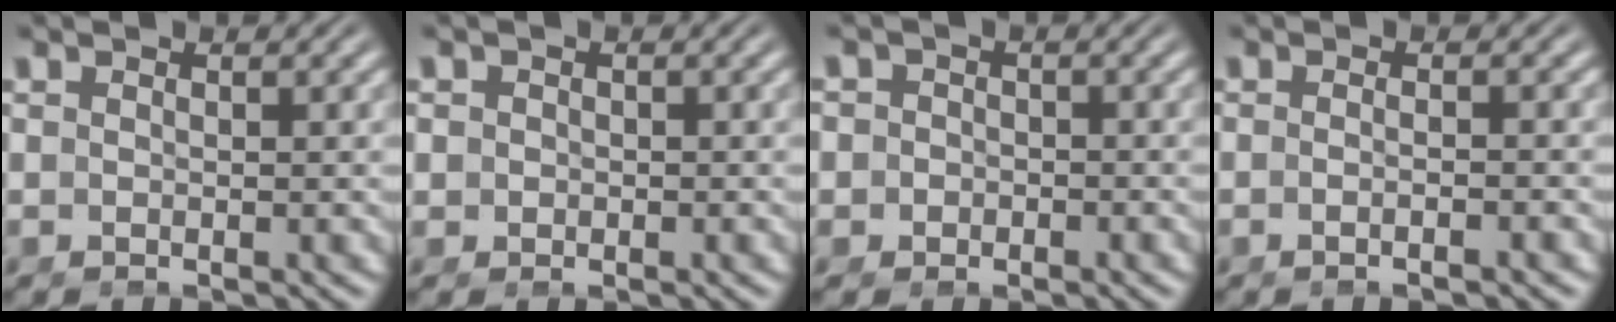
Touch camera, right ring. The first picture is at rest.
{"total": 2.3, "force": [-0.1, 2.3, 0.6], "torque": [-0.024, -0.006, 0.000]}
{"total": 4.0, "force": [-1.4, 3.7, 0.5], "torque": [-0.024, -0.013, -0.027]}
{"total": 1.8, "force": [-1.3, -0.5, 1.1], "torque": [-0.021, 0.002, -0.024]}